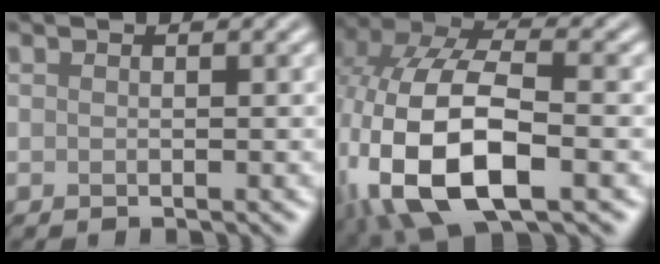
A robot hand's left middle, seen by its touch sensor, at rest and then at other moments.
{"total": 13.2, "force": [-3.9, 6.8, 10.6], "torque": [-0.240, -0.011, -0.065]}